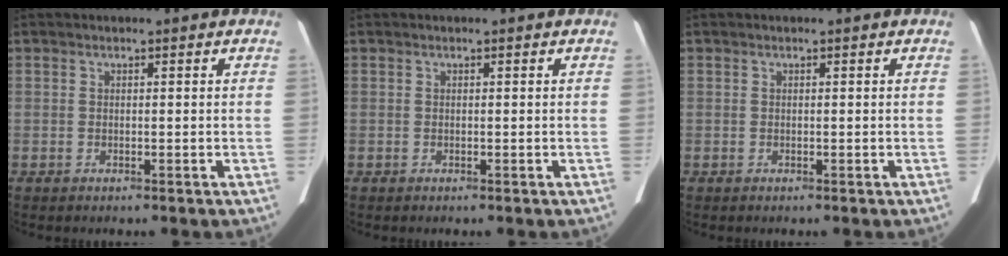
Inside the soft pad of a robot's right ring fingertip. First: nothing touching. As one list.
[{"total": 0.0}, {"total": 0.0}]